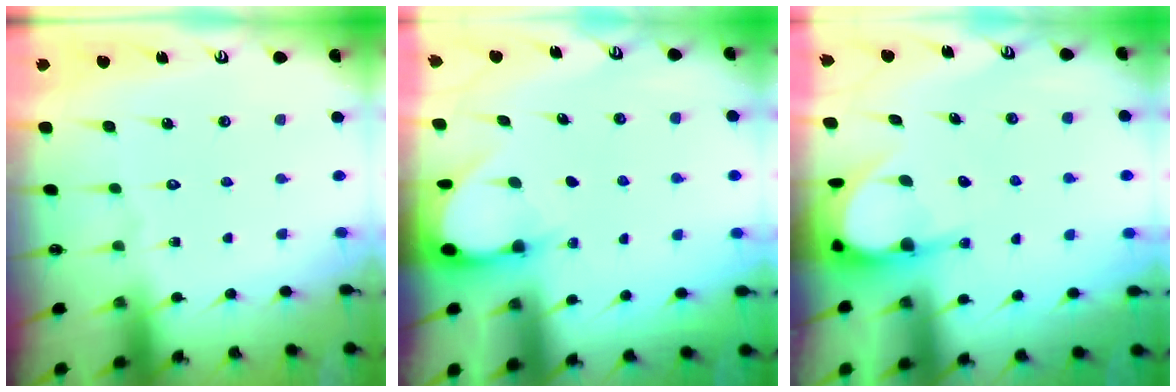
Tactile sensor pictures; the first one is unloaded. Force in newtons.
{"total": 3.0, "press": 3.0, "slide": 0.4}
{"total": 5.5, "press": 5.5, "slide": 0.4}